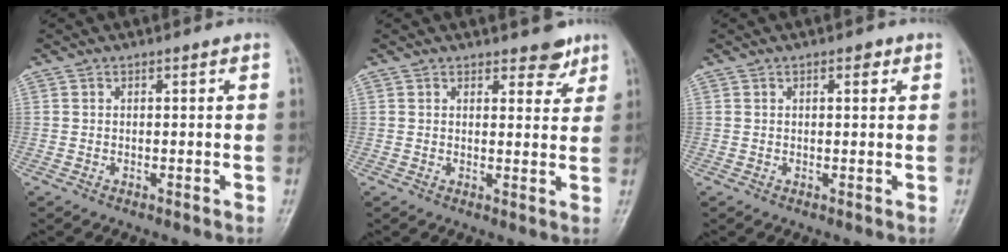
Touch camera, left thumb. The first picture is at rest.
{"total": 3.8, "force": [2.9, 1.8, 1.6], "torque": [0.002, -0.018, 0.038]}
{"total": 1.7, "force": [0.8, 0.8, 1.3], "torque": [-0.014, 0.000, 0.009]}